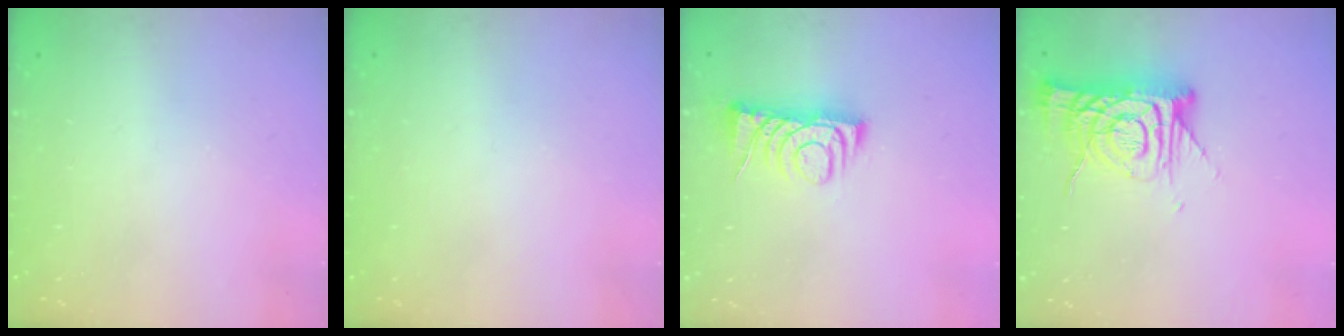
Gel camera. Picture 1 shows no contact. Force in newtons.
{"total": 0.0}
{"total": 7.8, "press": 7.7, "slide": 0.7}
{"total": 12.7, "press": 12.7, "slide": 1.2}